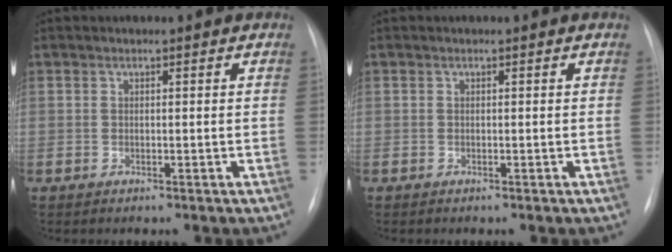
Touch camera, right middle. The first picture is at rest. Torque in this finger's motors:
{"motor_torque": [-0.03, 0.00, 0.00, 0.00]}